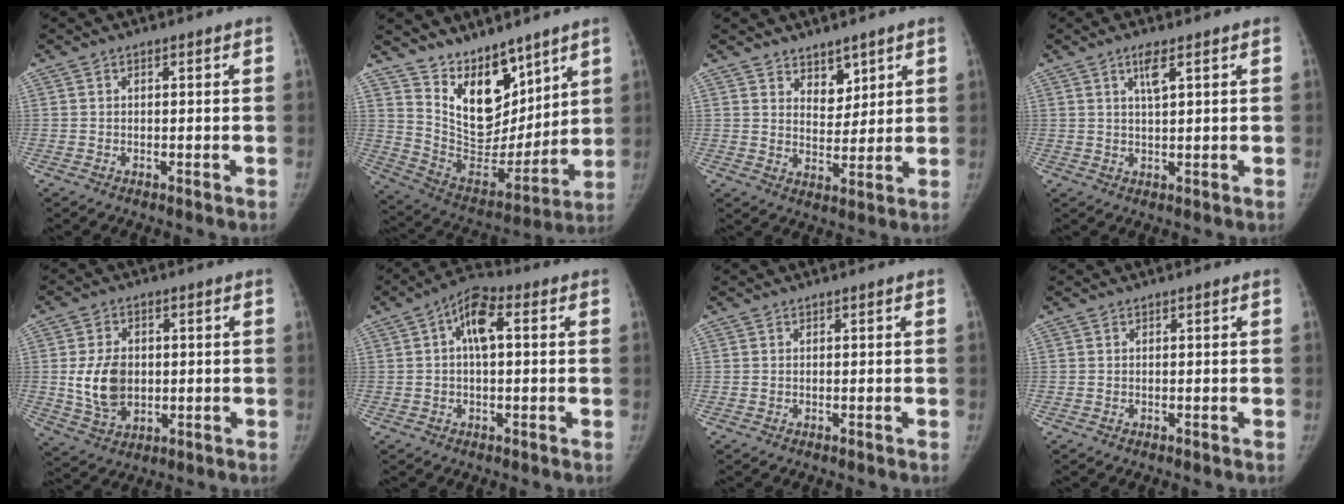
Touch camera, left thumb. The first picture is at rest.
{"total": 17.1, "force": [11.3, 9.2, 8.9], "torque": [-0.090, -0.083, 0.217]}
{"total": 5.2, "force": [3.7, 3.1, 2.0], "torque": [-0.001, -0.030, 0.066]}
{"total": 3.1, "force": [1.5, 0.7, 2.7], "torque": [-0.049, -0.006, 0.030]}
{"total": 9.7, "force": [0.2, 7.0, 6.7], "torque": [-0.103, -0.006, 0.012]}
{"total": 7.3, "force": [1.3, 3.6, 6.2], "torque": [-0.100, 0.024, 0.012]}
{"total": 0.0}
{"total": 0.0}